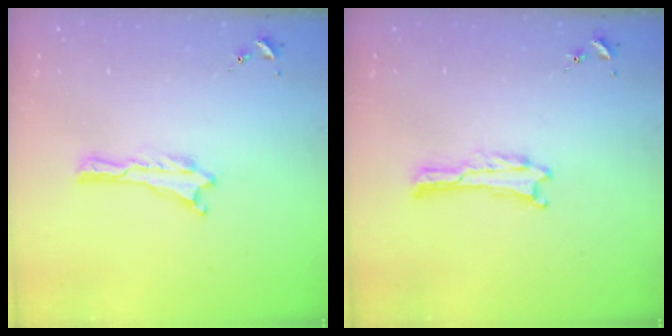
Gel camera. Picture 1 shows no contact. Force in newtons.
{"total": 0.0}